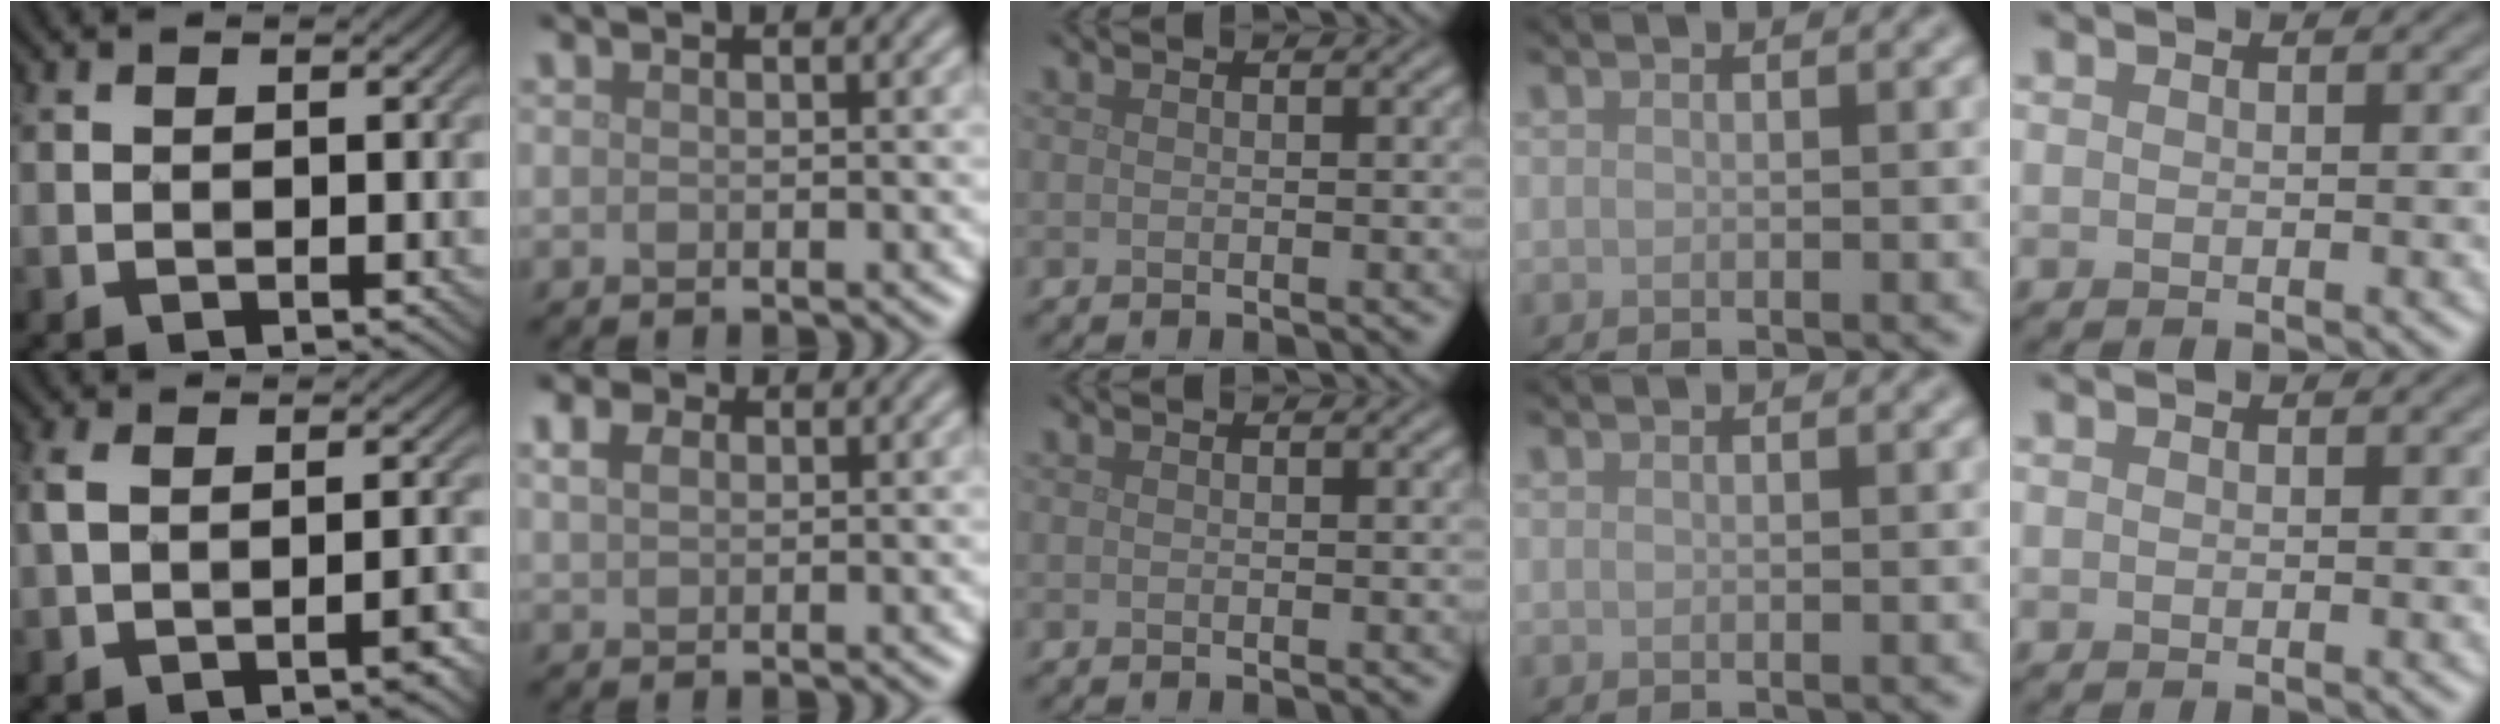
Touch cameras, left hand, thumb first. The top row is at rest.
{"thumb": {"total": 4.2, "force": [-2.0, 1.5, 3.4], "torque": [-0.064, 0.003, -0.039]}, "index": {"total": 2.0, "force": [1.0, 1.3, 1.2], "torque": [-0.027, 0.006, 0.017]}}